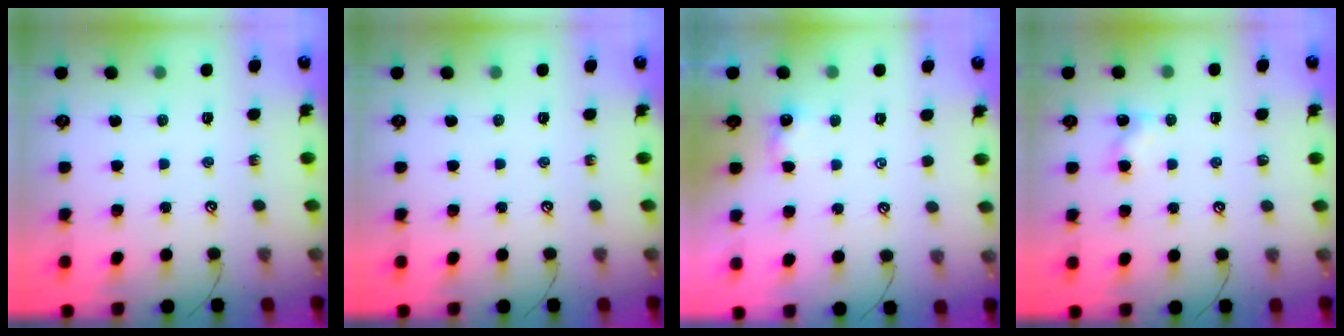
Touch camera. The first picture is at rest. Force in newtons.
{"total": 0.0}
{"total": 3.2, "press": 3.2, "slide": 0.2}
{"total": 3.3, "press": 3.2, "slide": 0.4}